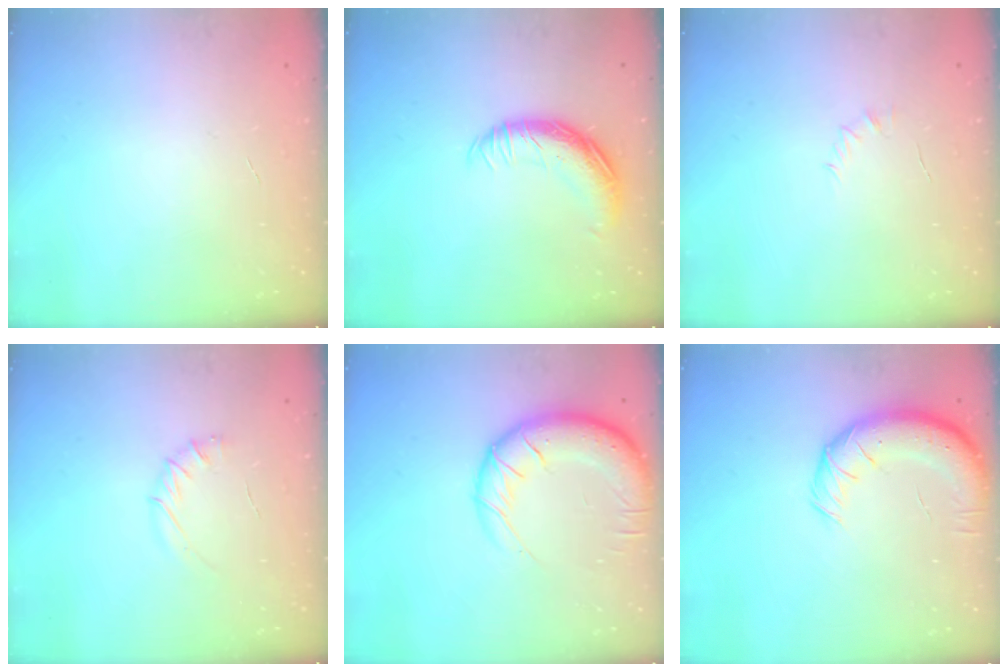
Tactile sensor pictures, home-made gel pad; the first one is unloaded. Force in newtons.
{"total": 14.7, "press": 14.7, "slide": 0.4}
{"total": 4.1, "press": 3.9, "slide": 1.3}
{"total": 3.9, "press": 3.8, "slide": 1.1}
{"total": 16.2, "press": 15.8, "slide": 3.9}
{"total": 13.5, "press": 13.1, "slide": 3.0}